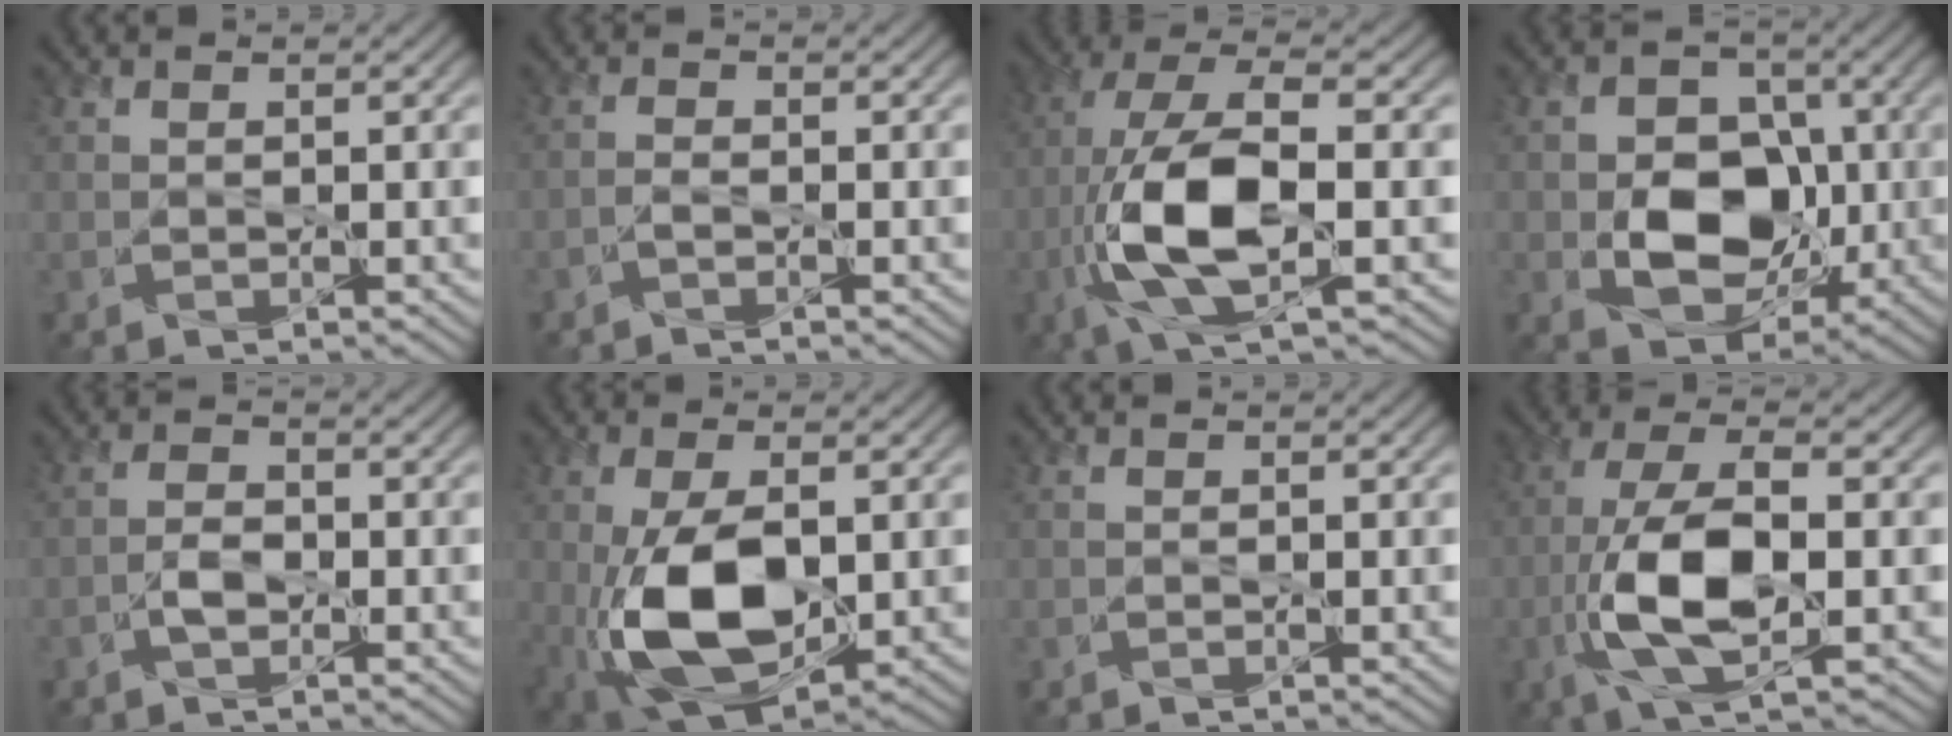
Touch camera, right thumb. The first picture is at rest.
{"total": 1.4, "force": [-1.3, -0.2, 0.5], "torque": [-0.006, 0.005, -0.029]}
{"total": 11.0, "force": [-3.2, 3.3, 10.0], "torque": [-0.214, 0.006, -0.068]}
{"total": 9.6, "force": [-1.7, 7.0, 6.4], "torque": [-0.110, -0.008, -0.038]}
{"total": 2.3, "force": [-1.6, 0.7, 1.4], "torque": [-0.024, 0.006, -0.036]}
{"total": 12.6, "force": [-2.7, 6.3, 10.6], "torque": [-0.226, -0.014, -0.045]}
{"total": 0.5, "force": [-0.3, -0.4, -0.2], "torque": [0.005, 0.000, -0.005]}
{"total": 10.0, "force": [-2.9, 3.1, 9.0], "torque": [-0.188, 0.006, -0.059]}